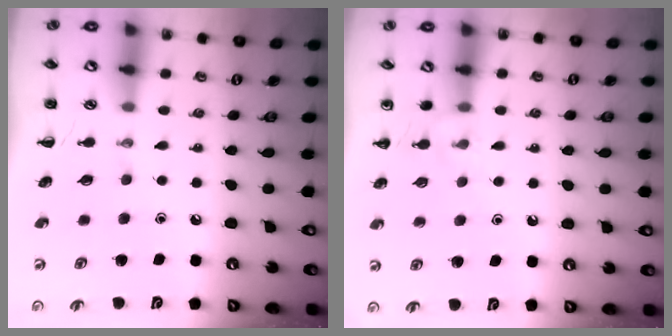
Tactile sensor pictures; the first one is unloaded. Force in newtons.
{"total": 6.8, "press": 6.3, "slide": 2.4}